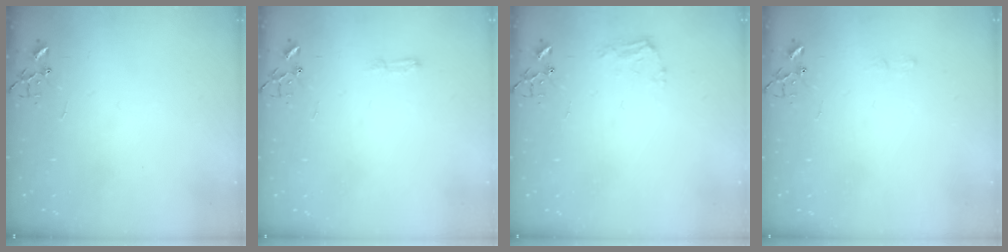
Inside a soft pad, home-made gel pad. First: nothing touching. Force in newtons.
{"total": 3.8, "press": 3.8, "slide": 0.5}
{"total": 9.0, "press": 8.9, "slide": 0.9}
{"total": 4.6, "press": 4.6, "slide": 0.7}